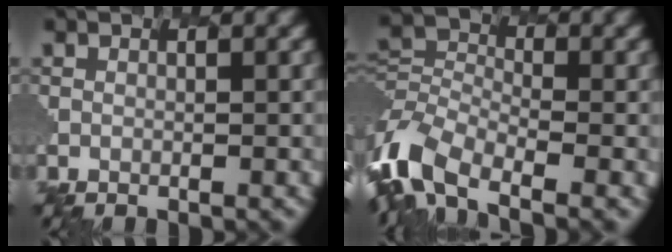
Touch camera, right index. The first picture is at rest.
{"total": 7.7, "force": [-5.3, 4.0, 4.0], "torque": [-0.095, 0.001, -0.117]}